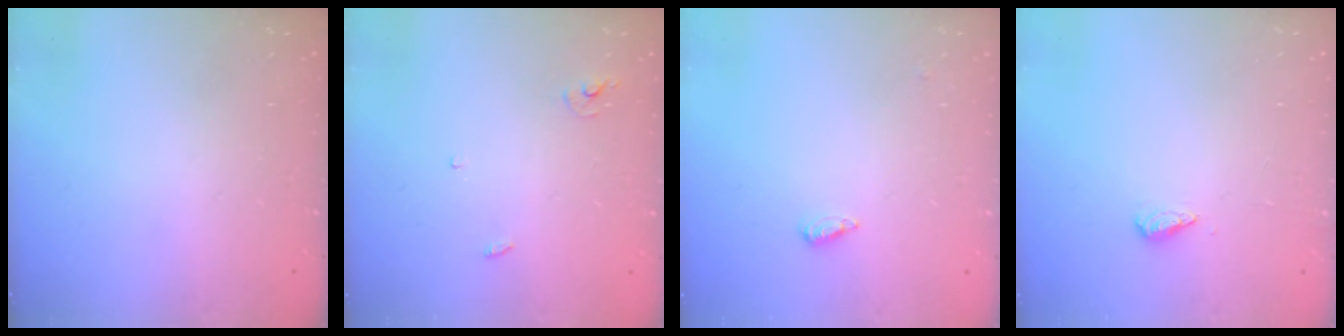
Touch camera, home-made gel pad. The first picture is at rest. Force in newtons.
{"total": 2.4, "press": 2.4, "slide": 0.1}
{"total": 2.2, "press": 2.2, "slide": 0.5}
{"total": 2.7, "press": 2.6, "slide": 0.4}